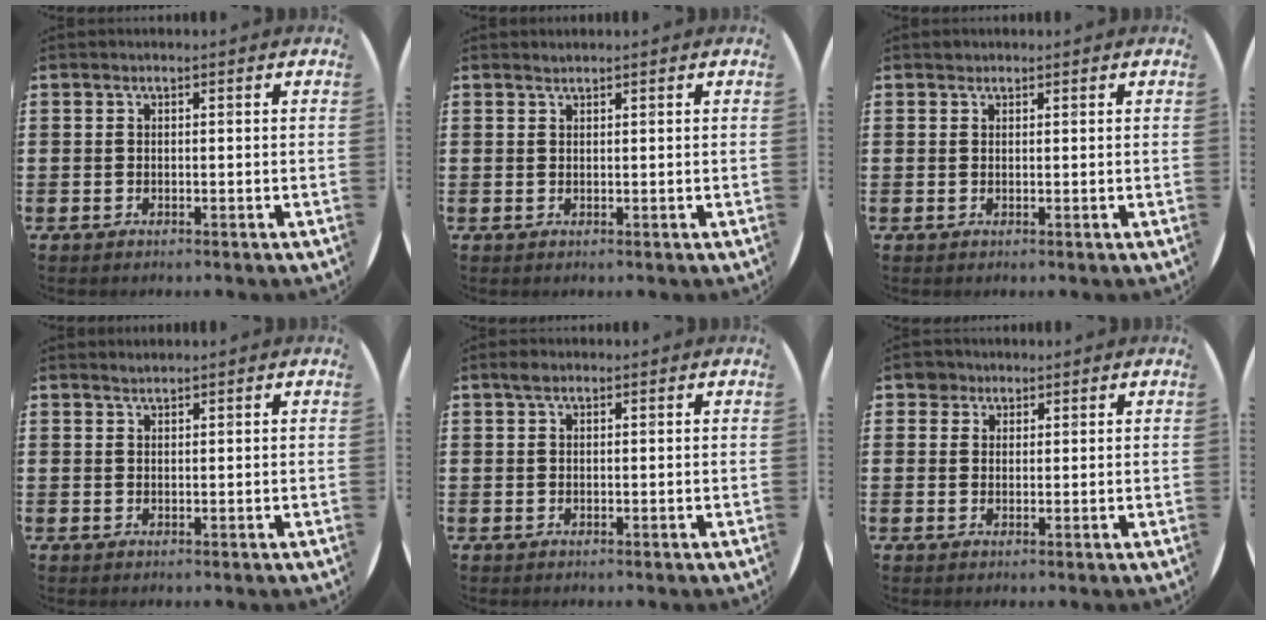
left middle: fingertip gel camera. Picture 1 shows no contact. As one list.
[{"total": 0.6, "force": [0.6, 0.0, 0.0], "torque": [-0.001, 0.001, 0.012]}, {"total": 0.6, "force": [0.6, 0.2, -0.1], "torque": [0.010, 0.001, 0.009]}, {"total": 0.9, "force": [0.9, 0.0, 0.0], "torque": [-0.002, -0.001, 0.017]}, {"total": 1.2, "force": [0.8, 0.7, 0.6], "torque": [-0.006, 0.002, 0.013]}, {"total": 2.4, "force": [1.9, 1.5, 0.1], "torque": [-0.001, 0.004, 0.035]}]